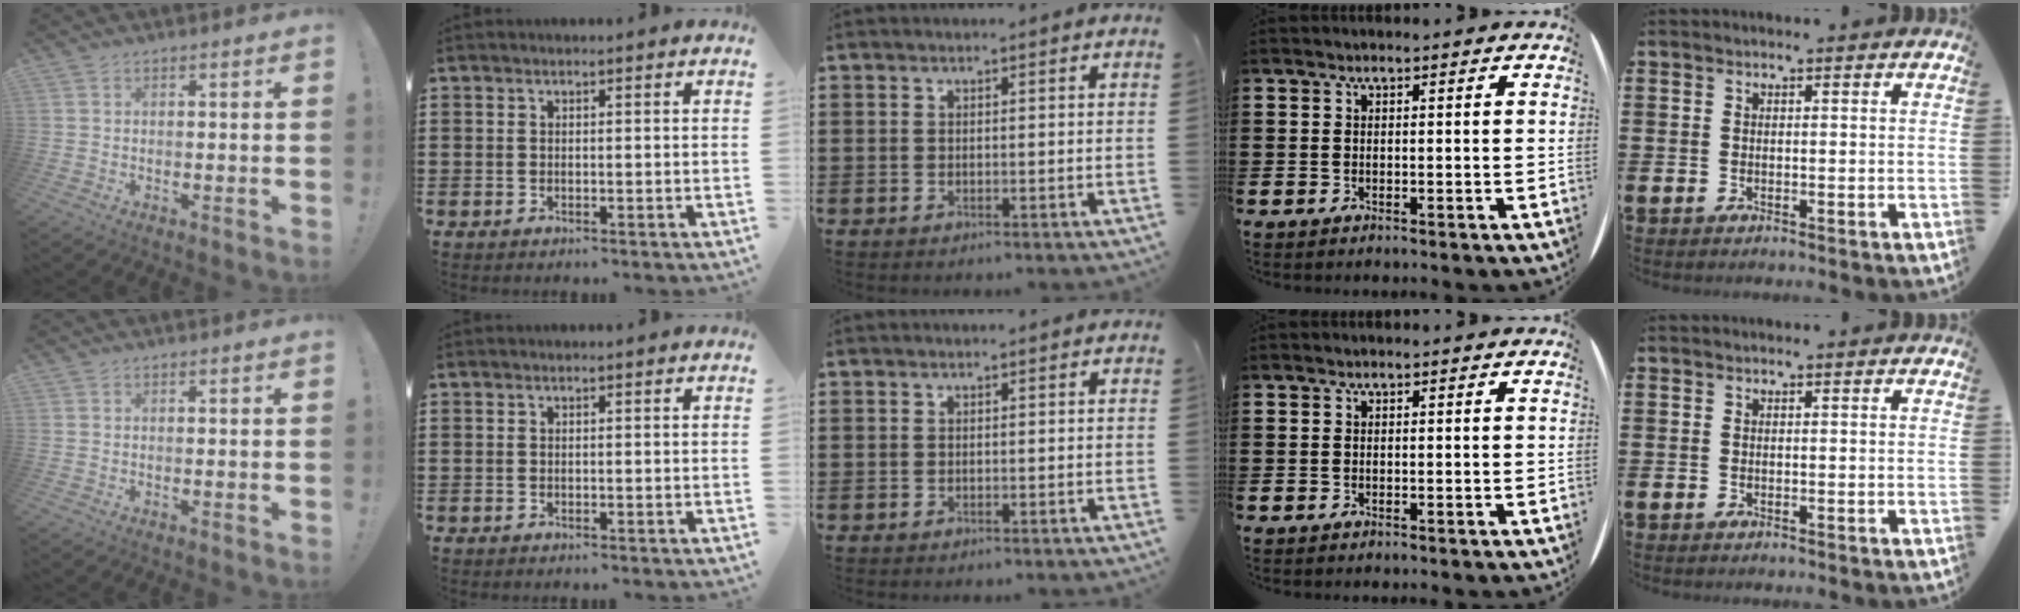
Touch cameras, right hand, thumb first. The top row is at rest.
{}